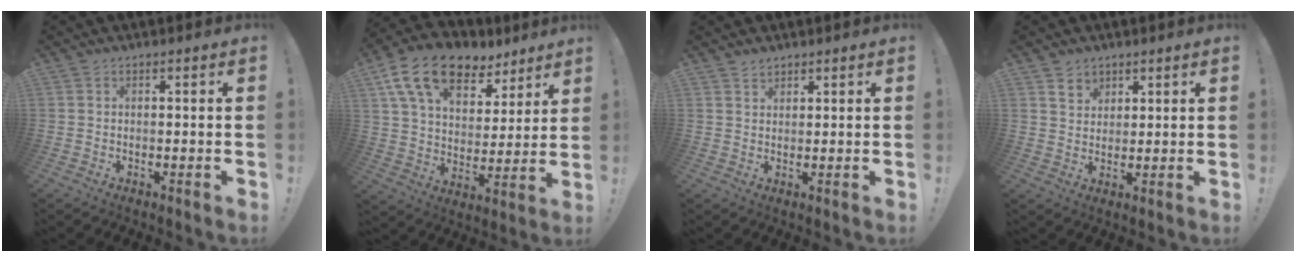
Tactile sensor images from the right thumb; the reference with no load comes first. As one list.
[{"total": 17.8, "force": [10.9, 10.2, 9.8], "torque": [-0.167, -0.057, 0.198]}, {"total": 2.2, "force": [1.9, 1.0, 0.4], "torque": [0.003, -0.014, 0.033]}, {"total": 4.6, "force": [3.4, 3.0, 0.7], "torque": [-0.009, -0.021, 0.062]}]